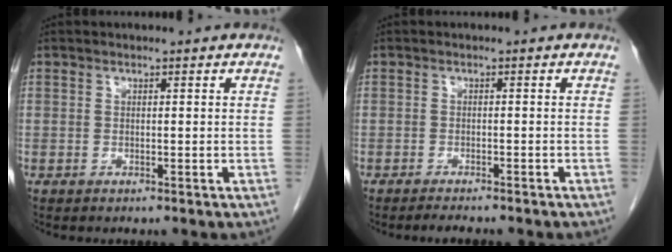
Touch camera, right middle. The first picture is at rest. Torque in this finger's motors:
{"motor_torque": [-0.09, 0.09, 0.02, 0.01]}